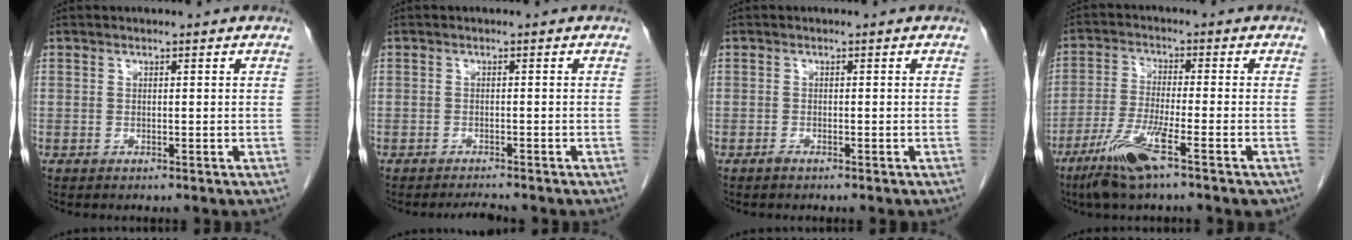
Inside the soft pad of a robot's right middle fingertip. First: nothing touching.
{"total": 1.7, "force": [-1.7, -0.2, 0.4], "torque": [-0.013, -0.010, -0.024]}
{"total": 0.8, "force": [-0.6, 0.0, 0.4], "torque": [-0.012, -0.001, -0.011]}
{"total": 9.3, "force": [-5.5, 0.2, 7.5], "torque": [-0.154, -0.023, -0.103]}